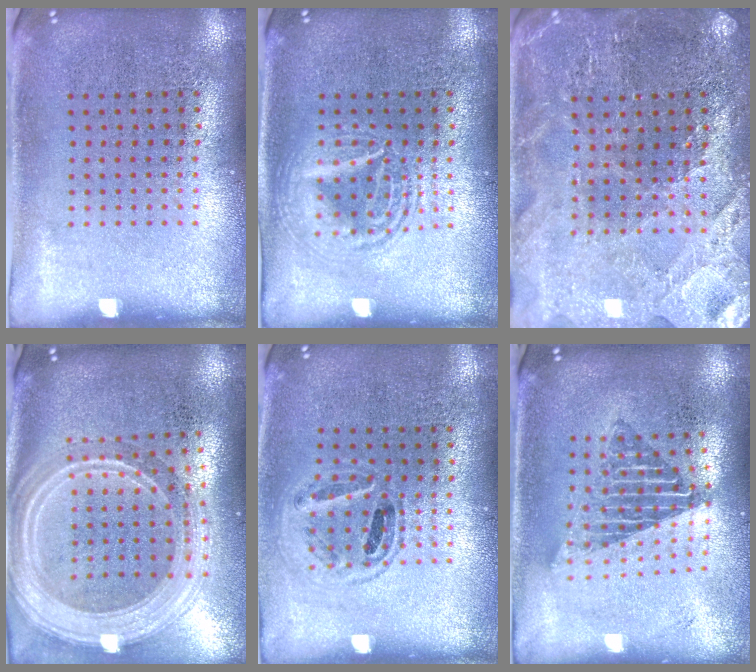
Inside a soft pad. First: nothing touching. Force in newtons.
{"total": 2.9, "press": 2.9, "slide": 0.4}
{"total": 2.6, "press": 2.6, "slide": 0.4}
{"total": 2.9, "press": 2.4, "slide": 1.7}
{"total": 0.9, "press": 0.9, "slide": 0.2}
{"total": 1.6, "press": 1.3, "slide": 0.9}